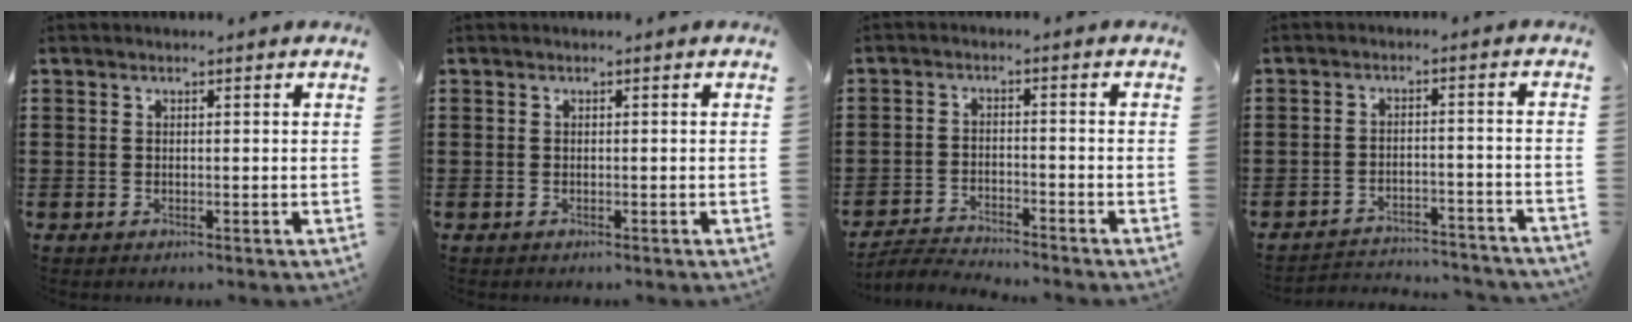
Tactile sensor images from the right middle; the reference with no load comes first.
{"total": 0.0}
{"total": 3.2, "force": [-3.2, 0.1, 0.4], "torque": [-0.019, -0.001, -0.071]}
{"total": 3.3, "force": [-3.3, 0.2, 0.5], "torque": [-0.014, 0.001, -0.069]}